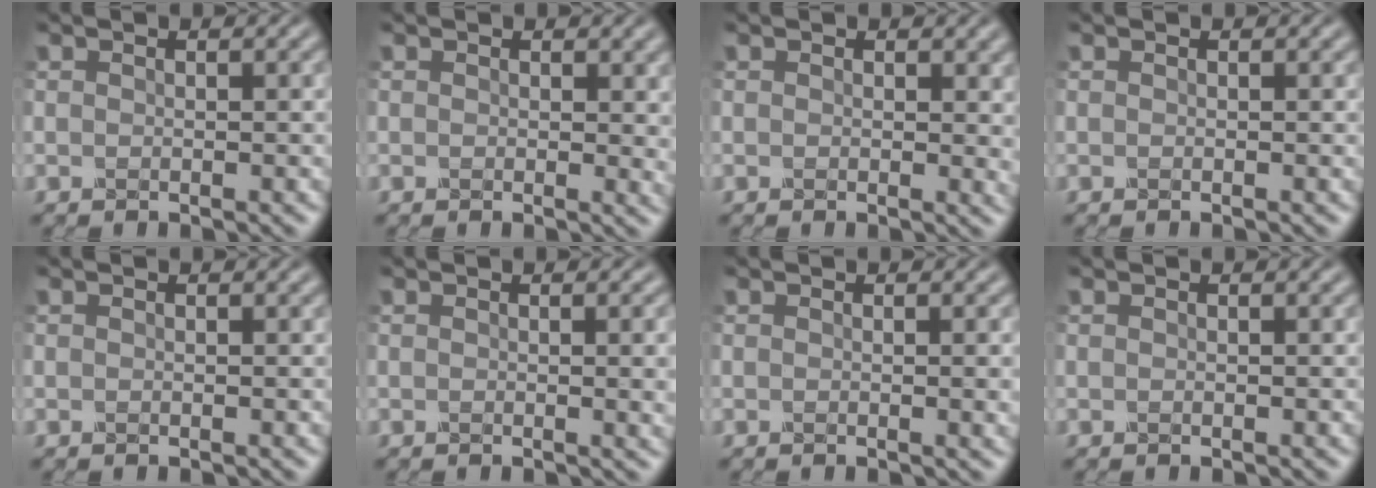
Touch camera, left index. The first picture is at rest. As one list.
[{"total": 2.4, "force": [0.2, 1.5, 1.8], "torque": [-0.016, 0.001, 0.000]}, {"total": 2.3, "force": [0.2, 1.5, 1.8], "torque": [-0.016, 0.001, 0.001]}, {"total": 0.0}, {"total": 0.0}, {"total": 3.2, "force": [-0.3, 1.5, 2.8], "torque": [-0.020, 0.002, -0.008]}, {"total": 1.9, "force": [-0.3, 0.8, 1.7], "torque": [-0.011, 0.003, -0.006]}, {"total": 0.0}]